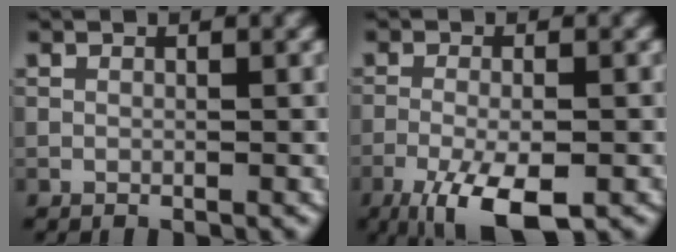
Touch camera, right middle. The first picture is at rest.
{"total": 7.2, "force": [-4.1, 2.1, 5.5], "torque": [-0.106, -0.013, -0.073]}